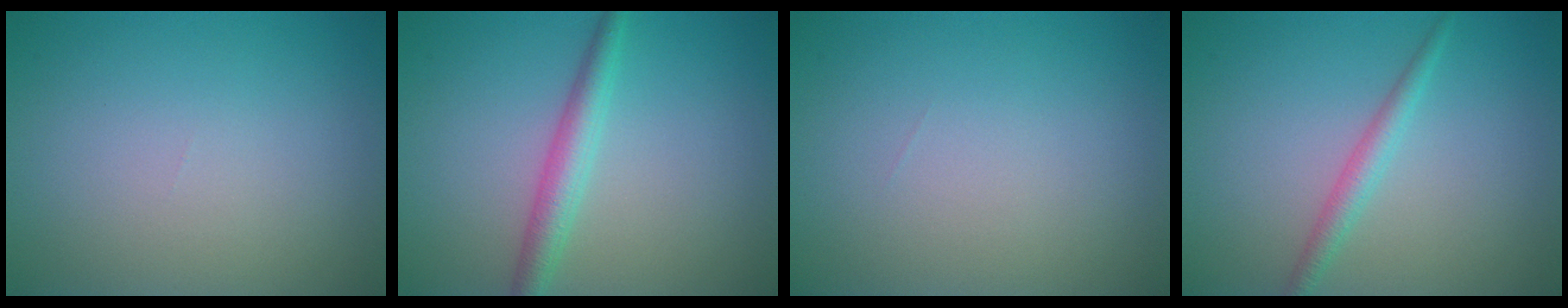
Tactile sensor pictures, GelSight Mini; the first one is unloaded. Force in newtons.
{"total": 2.9, "press": 2.9, "slide": 0.1}
{"total": 0.0}
{"total": 1.9, "press": 1.9, "slide": 0.1}